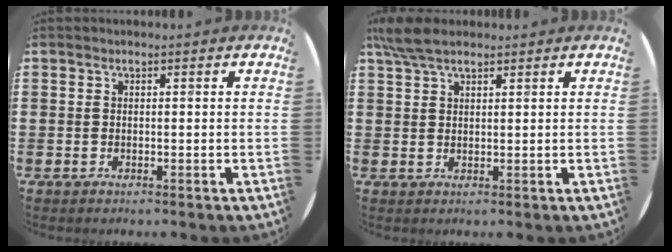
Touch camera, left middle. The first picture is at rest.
{"total": 4.4, "force": [3.4, 1.3, 2.3], "torque": [-0.053, 0.004, 0.064]}